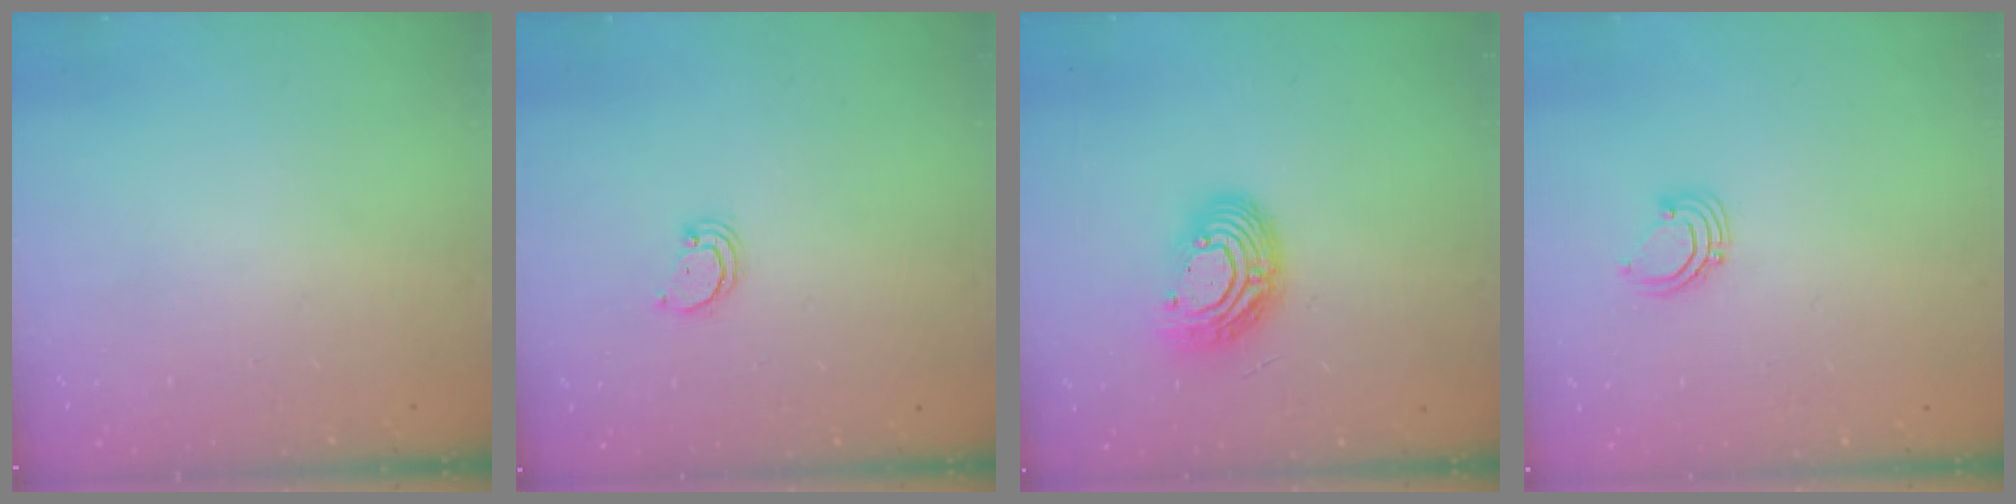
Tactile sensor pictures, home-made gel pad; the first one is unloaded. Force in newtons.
{"total": 2.1, "press": 2.1, "slide": 0.2}
{"total": 12.3, "press": 12.3, "slide": 1.0}
{"total": 2.9, "press": 2.9, "slide": 0.2}